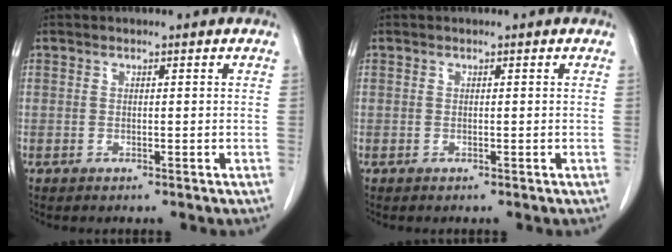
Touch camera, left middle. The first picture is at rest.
{"total": 0.0}